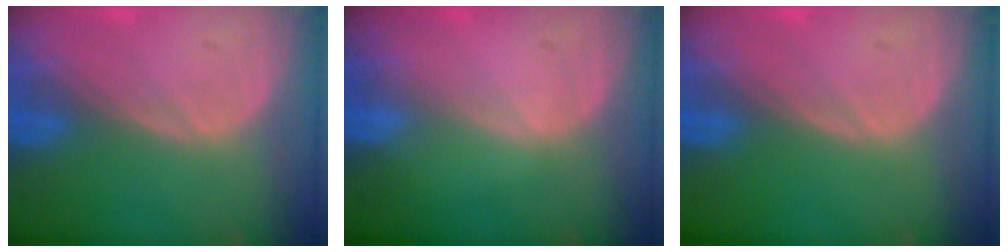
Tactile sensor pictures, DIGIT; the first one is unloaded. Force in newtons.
{"total": 0.0}
{"total": 0.0}